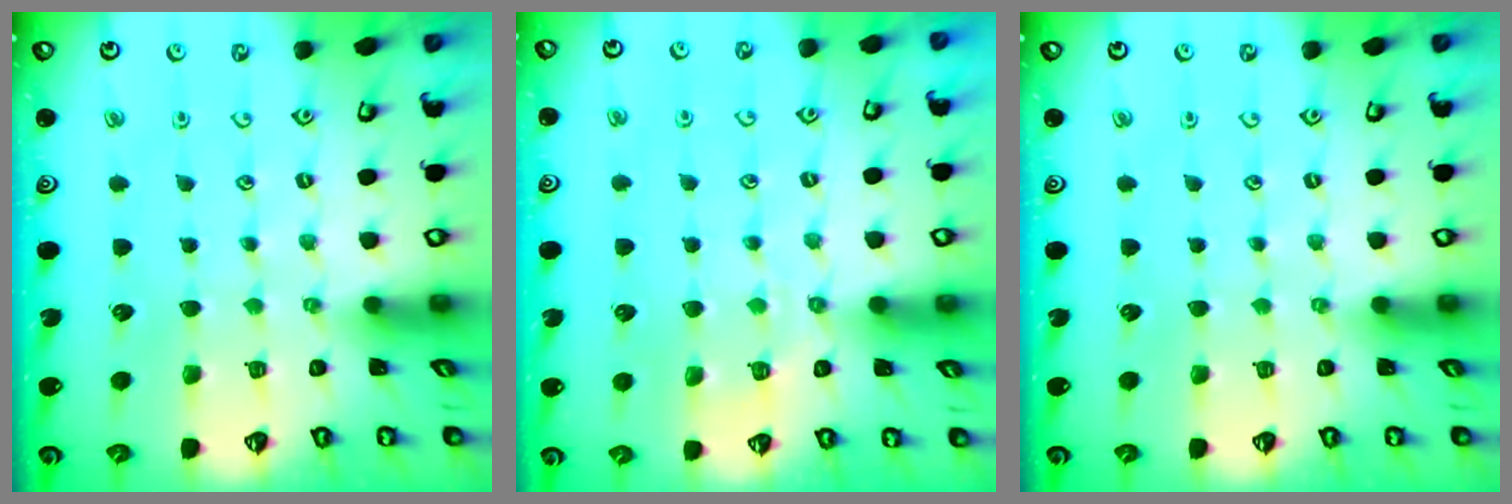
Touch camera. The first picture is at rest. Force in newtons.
{"total": 3.0, "press": 2.9, "slide": 0.7}
{"total": 0.0}